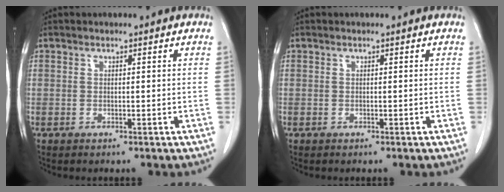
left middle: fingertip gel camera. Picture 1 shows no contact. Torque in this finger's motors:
{"motor_torque": [0.00, 0.00, -0.08, 0.00]}